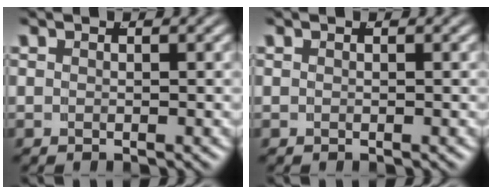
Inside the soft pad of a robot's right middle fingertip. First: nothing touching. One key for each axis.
{"total": 0.0}